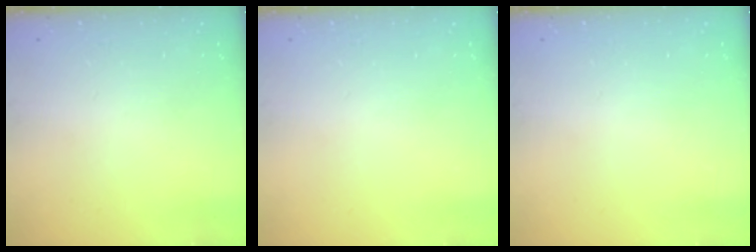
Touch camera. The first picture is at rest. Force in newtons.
{"total": 0.0}
{"total": 0.0}